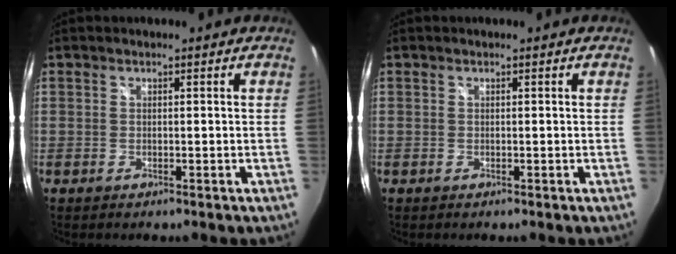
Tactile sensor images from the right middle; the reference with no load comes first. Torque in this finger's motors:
{"motor_torque": [0.00, 0.00, 0.00, 0.00]}